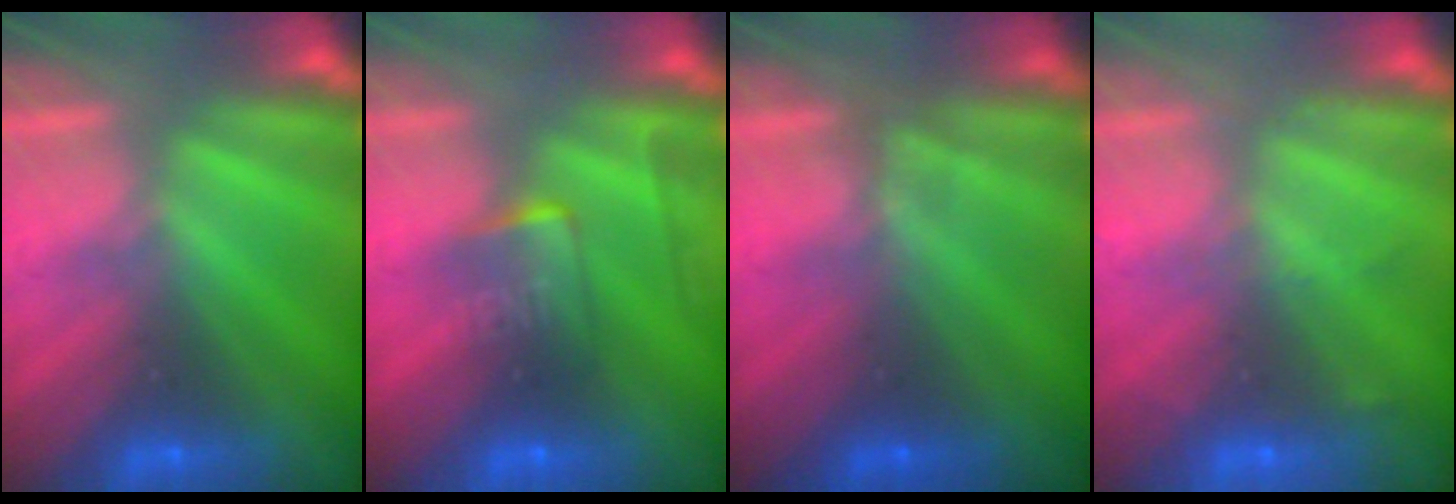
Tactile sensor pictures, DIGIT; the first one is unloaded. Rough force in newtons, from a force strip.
{"total": 8.8}
{"total": 1.1}
{"total": 2.3}